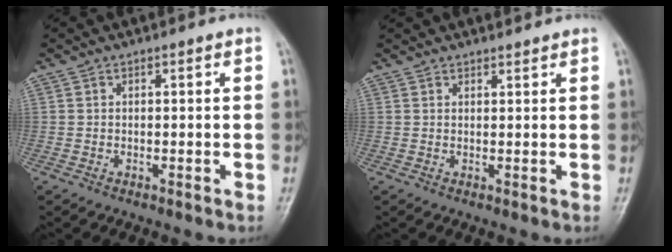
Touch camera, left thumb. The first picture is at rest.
{"total": 1.6, "force": [1.5, 0.4, 0.2], "torque": [0.005, -0.004, 0.025]}